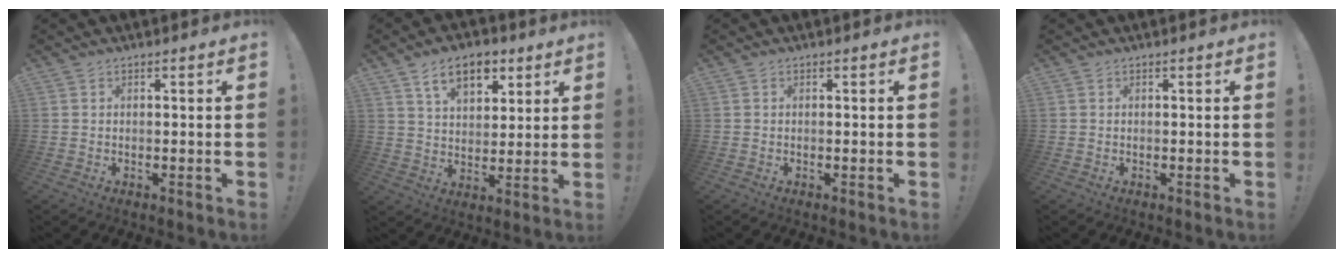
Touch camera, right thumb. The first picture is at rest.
{"total": 12.1, "force": [6.6, 7.1, 7.3], "torque": [-0.102, -0.021, 0.120]}
{"total": 0.0}
{"total": 0.0}